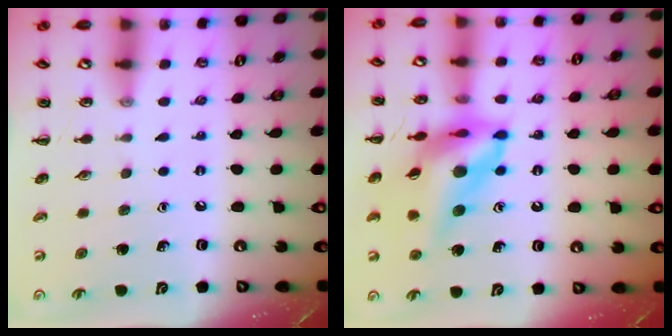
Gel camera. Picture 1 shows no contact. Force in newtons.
{"total": 16.6, "press": 15.9, "slide": 5.0}